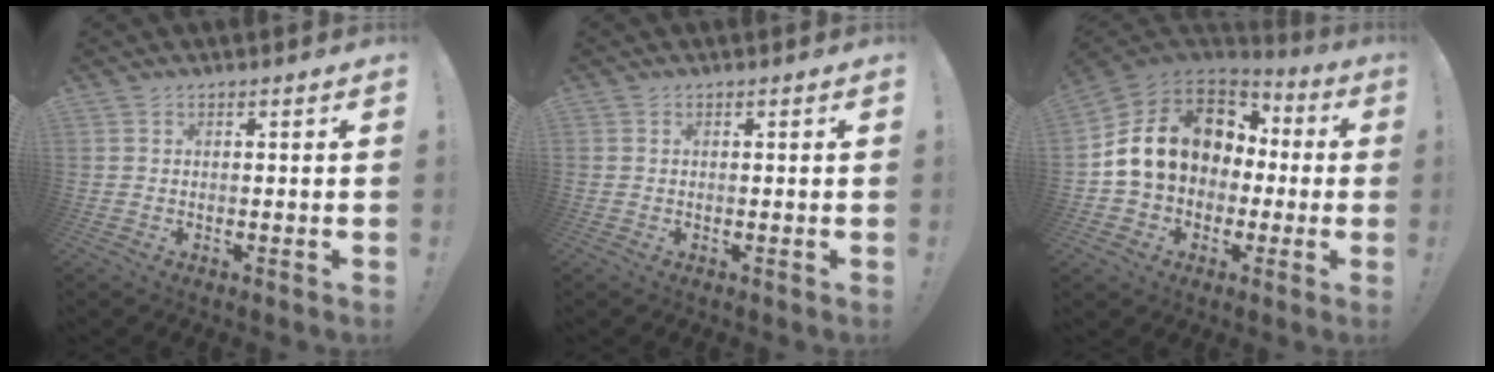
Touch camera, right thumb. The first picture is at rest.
{"total": 0.0}
{"total": 17.3, "force": [3.2, 13.2, 10.7], "torque": [-0.167, 0.005, 0.080]}